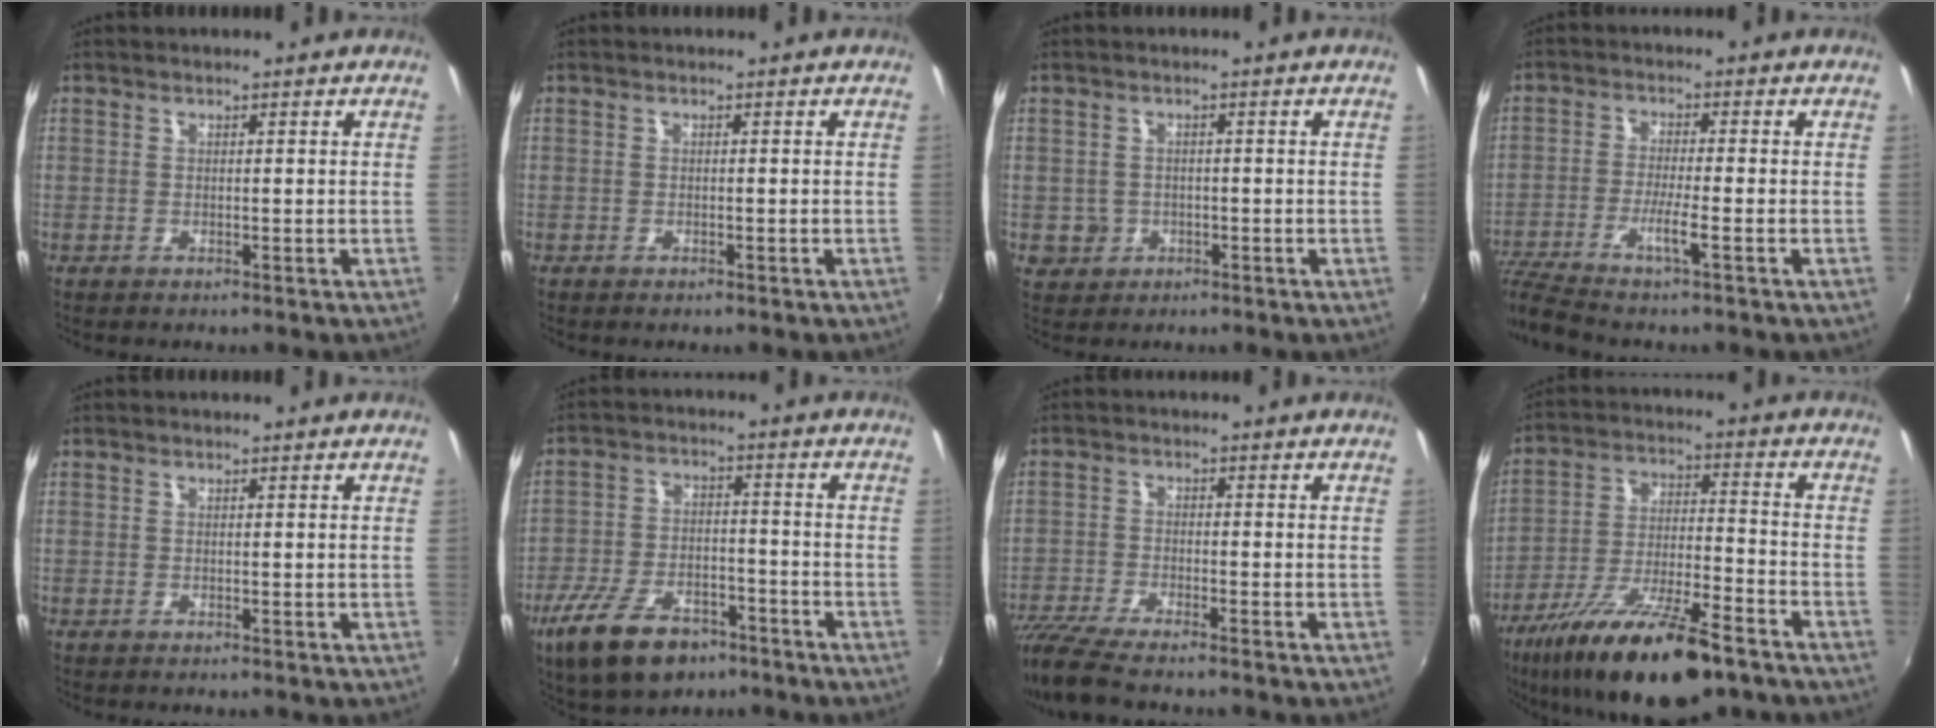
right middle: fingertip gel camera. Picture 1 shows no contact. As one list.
[{"total": 1.1, "force": [-0.8, 0.5, 0.5], "torque": [-0.010, -0.005, -0.014]}, {"total": 3.7, "force": [-0.9, 3.5, 0.9], "torque": [-0.026, 0.000, -0.009]}, {"total": 8.4, "force": [-5.7, -0.4, 6.2], "torque": [-0.135, -0.021, -0.104]}, {"total": 0.0}, {"total": 14.5, "force": [-9.3, 7.1, 8.6], "torque": [-0.192, -0.019, -0.160]}, {"total": 9.6, "force": [-8.3, 1.0, 4.6], "torque": [-0.118, -0.032, -0.154]}, {"total": 20.4, "force": [-14.3, 5.1, 13.7], "torque": [-0.254, -0.037, -0.241]}]